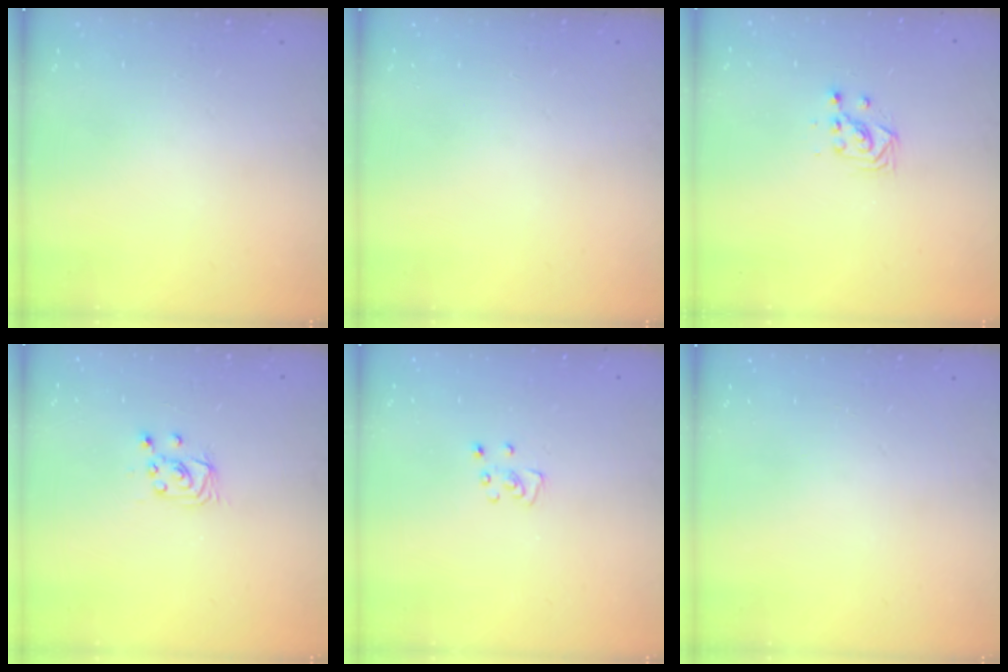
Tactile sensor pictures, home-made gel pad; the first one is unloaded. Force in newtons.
{"total": 0.0}
{"total": 3.0, "press": 3.0, "slide": 0.2}
{"total": 4.0, "press": 4.0, "slide": 0.4}
{"total": 3.9, "press": 3.9, "slide": 0.2}
{"total": 0.0}